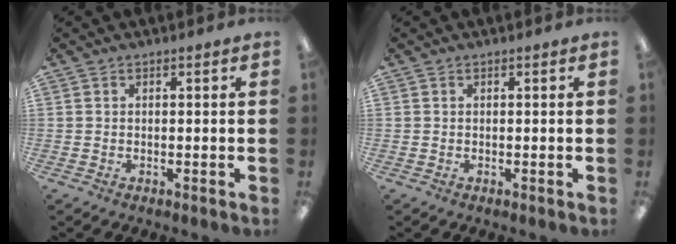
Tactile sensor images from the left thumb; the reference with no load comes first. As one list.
[{"total": 0.0}]